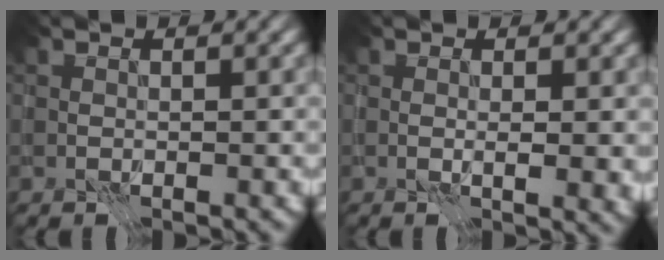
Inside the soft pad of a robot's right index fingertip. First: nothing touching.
{"total": 2.1, "force": [-0.2, 0.5, 2.0], "torque": [-0.027, 0.000, 0.003]}